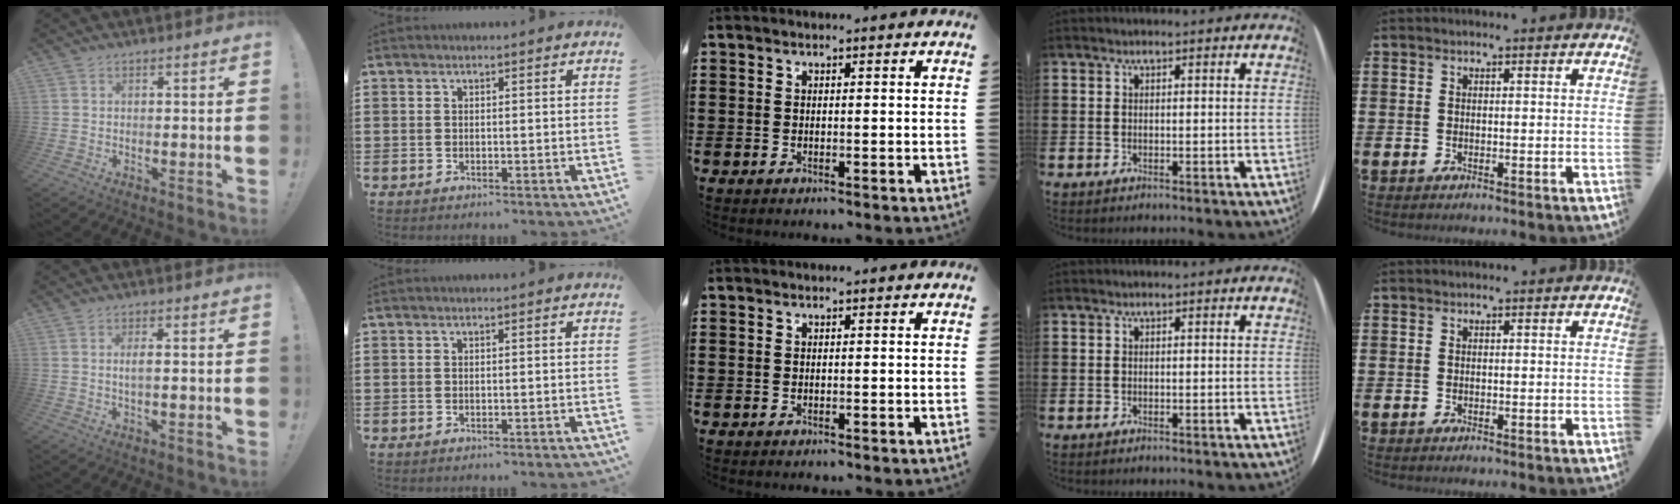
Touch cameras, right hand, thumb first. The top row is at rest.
{"thumb": {"total": 2.6, "force": [-0.1, 0.4, 2.5], "torque": [-0.043, 0.000, -0.006]}, "index": {"total": 0.6, "force": [-0.6, 0.0, 0.2], "torque": [-0.005, -0.002, -0.011]}}